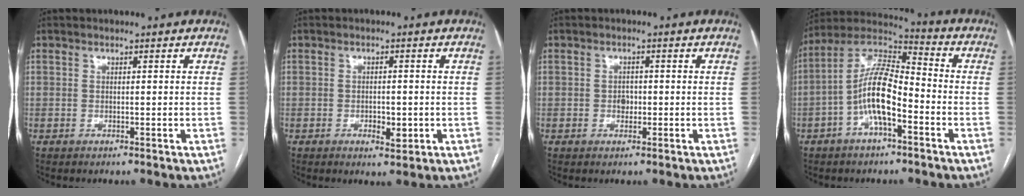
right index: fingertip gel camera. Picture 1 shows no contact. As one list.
[{"total": 2.8, "force": [-0.9, 1.2, 2.3], "torque": [-0.037, 0.001, -0.006]}, {"total": 1.5, "force": [-0.2, 1.1, 0.9], "torque": [-0.009, 0.005, 0.000]}, {"total": 11.9, "force": [-3.7, 3.6, 10.8], "torque": [-0.216, 0.022, -0.067]}]